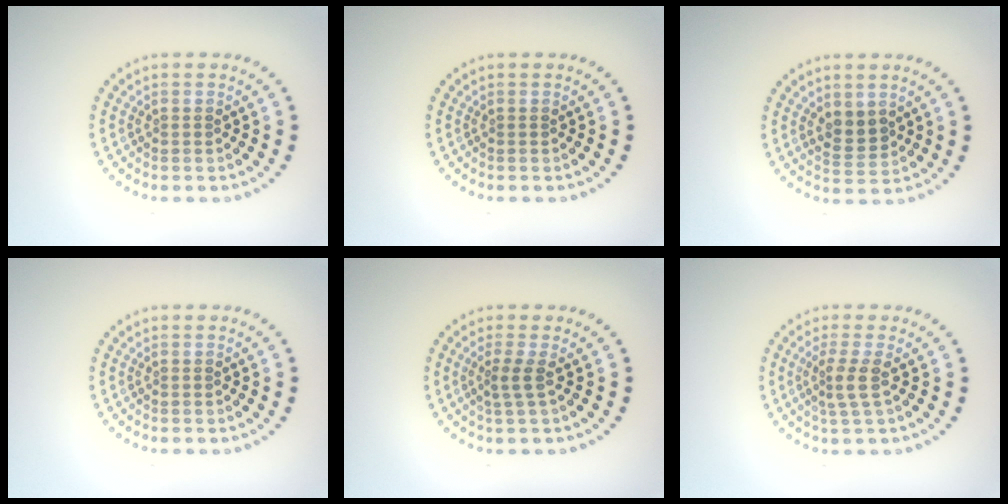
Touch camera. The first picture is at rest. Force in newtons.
{"total": 0.0}
{"total": 2.2, "press": 2.1, "slide": 0.7}
{"total": 0.0}
{"total": 1.6, "press": 1.0, "slide": 1.2}
{"total": 2.3, "press": 1.7, "slide": 1.6}